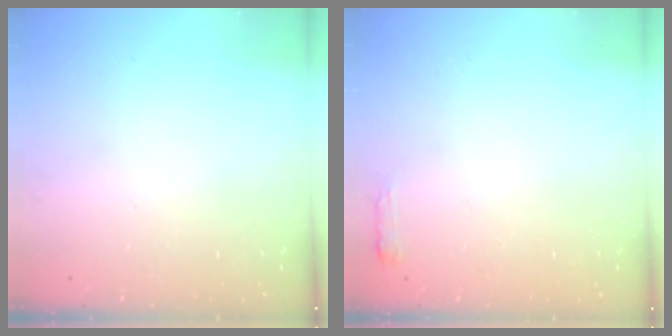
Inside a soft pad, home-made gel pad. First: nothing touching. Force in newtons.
{"total": 2.7, "press": 2.6, "slide": 0.5}